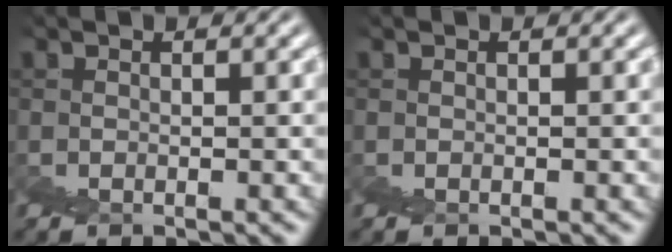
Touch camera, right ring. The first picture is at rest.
{"total": 0.0}